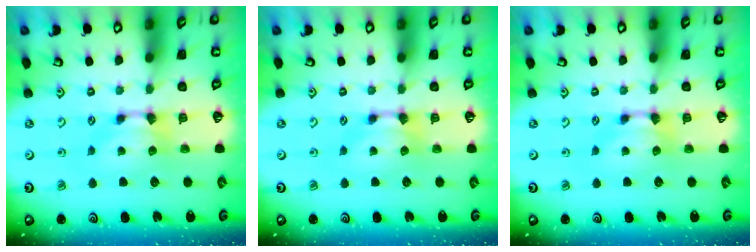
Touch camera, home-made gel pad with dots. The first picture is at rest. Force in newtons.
{"total": 0.0}
{"total": 0.0}